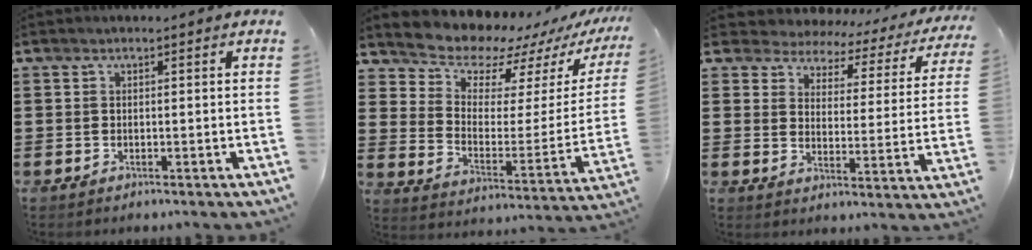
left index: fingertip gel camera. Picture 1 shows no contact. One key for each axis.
{"total": 8.2, "fx": 7.8, "fy": 2.5, "fz": 0.8, "tx": -0.050, "ty": -0.070, "tz": 0.135}
{"total": 3.5, "fx": 3.2, "fy": 1.3, "fz": 0.1, "tx": -0.029, "ty": -0.025, "tz": 0.048}